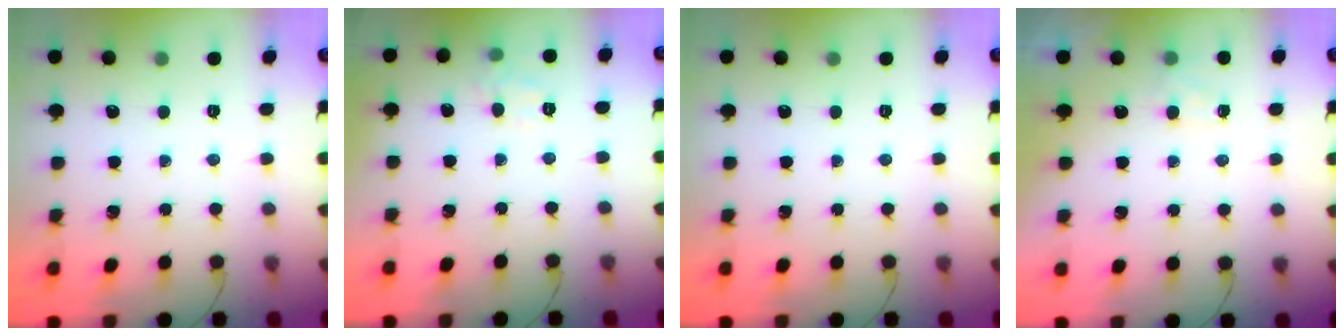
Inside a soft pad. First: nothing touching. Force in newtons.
{"total": 4.3, "press": 4.1, "slide": 1.3}
{"total": 0.0}
{"total": 4.1, "press": 3.9, "slide": 1.4}